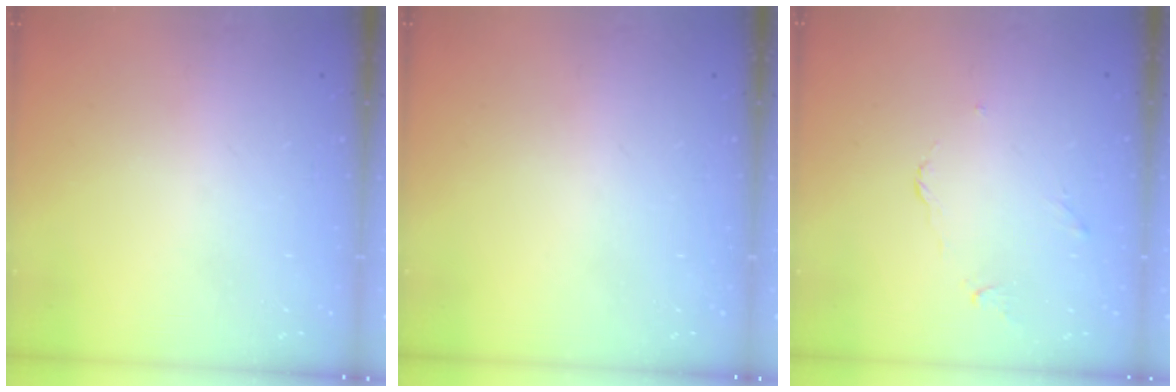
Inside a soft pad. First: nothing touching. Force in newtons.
{"total": 0.0}
{"total": 2.6, "press": 2.5, "slide": 0.6}